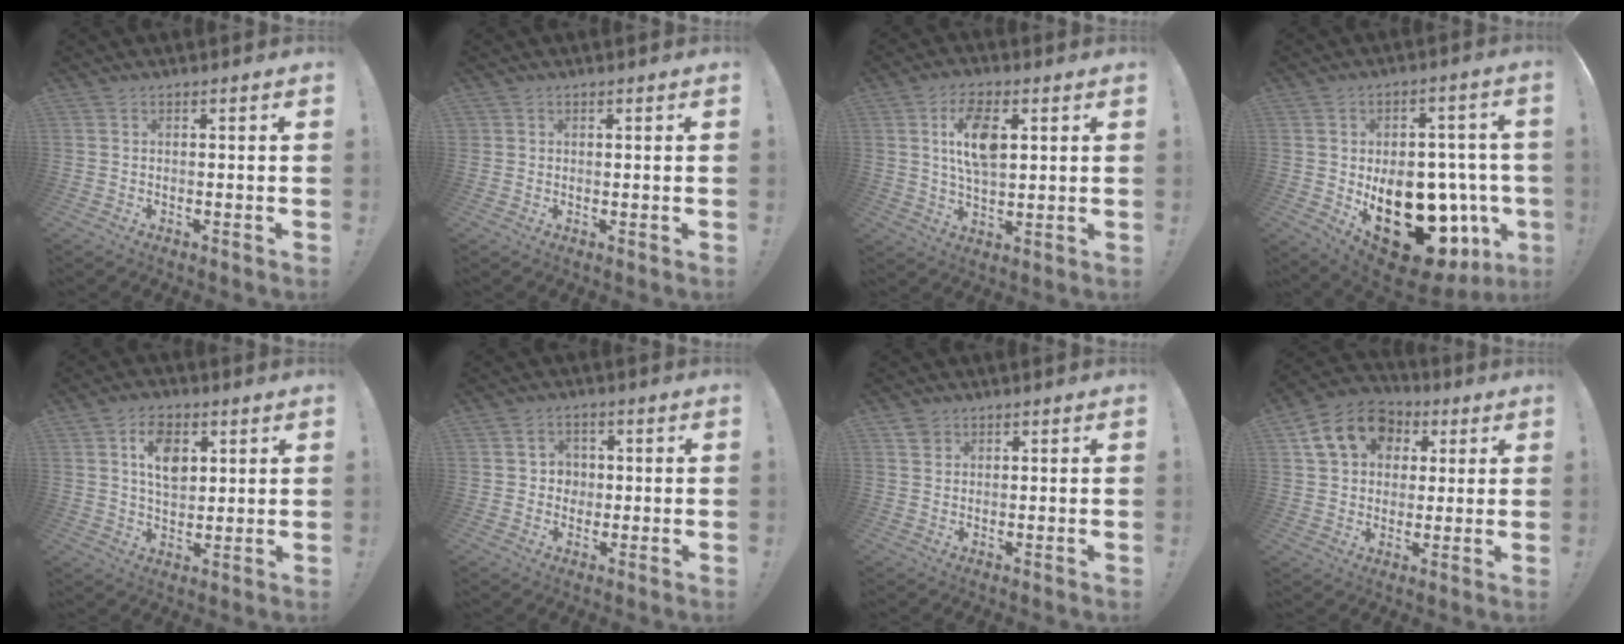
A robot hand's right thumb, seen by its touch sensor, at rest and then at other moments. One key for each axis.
{"total": 0.9, "fx": 0.5, "fy": 0.8, "fz": 0.2, "tx": -0.008, "ty": 0.003, "tz": 0.010}
{"total": 11.4, "fx": 3.1, "fy": 6.0, "fz": 9.1, "tx": -0.155, "ty": 0.004, "tz": 0.053}
{"total": 23.2, "fx": -5.7, "fy": 15.0, "fz": 16.8, "tx": -0.243, "ty": 0.026, "tz": -0.054}
{"total": 10.5, "fx": 3.7, "fy": 6.8, "fz": 7.0, "tx": -0.109, "ty": 0.003, "tz": 0.067}
{"total": 4.4, "fx": 0.5, "fy": 4.3, "fz": 0.7, "tx": -0.008, "ty": -0.004, "tz": 0.008}
{"total": 1.9, "fx": 1.4, "fy": 1.2, "fz": 0.3, "tx": 0.003, "ty": -0.008, "tz": 0.026}
{"total": 15.5, "fx": 5.8, "fy": 12.0, "fz": 7.8, "tx": -0.109, "ty": -0.012, "tz": 0.112}